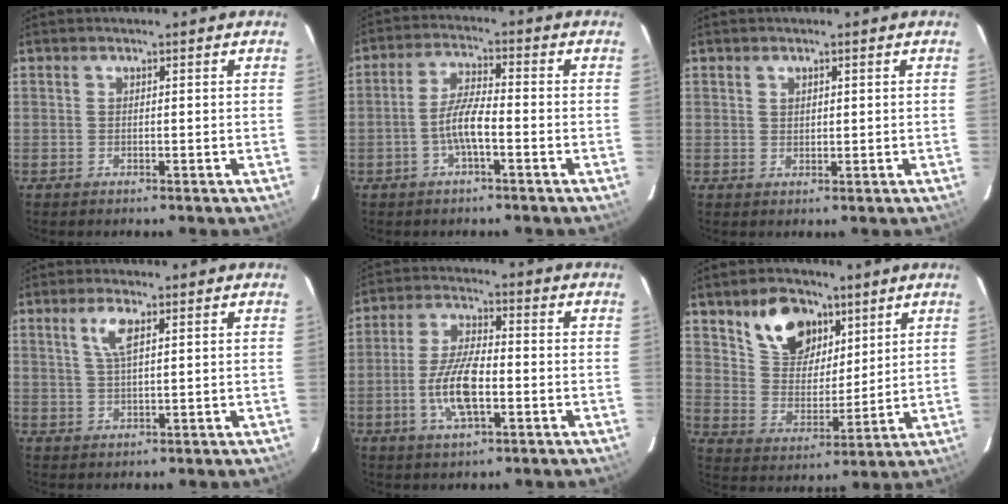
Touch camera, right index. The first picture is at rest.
{"total": 5.6, "force": [-2.2, 1.0, 5.0], "torque": [-0.103, 0.006, -0.042]}
{"total": 1.3, "force": [0.8, 0.9, 0.5], "torque": [-0.006, 0.004, 0.014]}
{"total": 4.0, "force": [1.9, 1.1, 3.4], "torque": [-0.068, 0.004, 0.037]}
{"total": 9.8, "force": [-2.8, 3.3, 8.8], "torque": [-0.178, 0.000, -0.053]}
{"total": 13.2, "force": [7.8, 8.2, 6.8], "torque": [-0.129, 0.024, 0.153]}